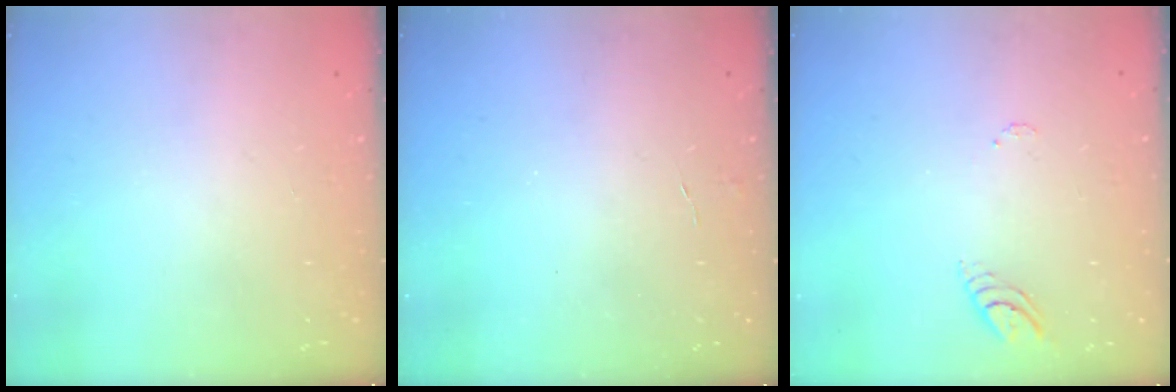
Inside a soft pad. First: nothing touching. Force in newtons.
{"total": 2.8, "press": 2.8, "slide": 0.3}
{"total": 3.4, "press": 3.4, "slide": 0.4}